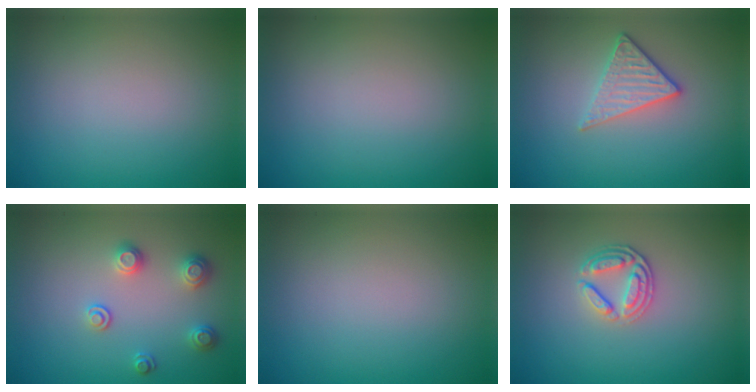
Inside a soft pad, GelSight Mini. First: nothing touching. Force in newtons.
{"total": 0.0}
{"total": 2.9, "press": 2.6, "slide": 1.3}
{"total": 2.4, "press": 2.4, "slide": 0.4}
{"total": 0.0}
{"total": 2.7, "press": 2.4, "slide": 1.2}